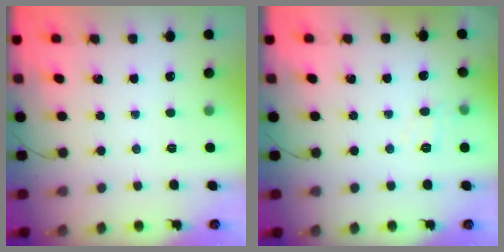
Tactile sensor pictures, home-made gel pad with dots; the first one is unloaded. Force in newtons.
{"total": 5.1, "press": 4.9, "slide": 1.7}